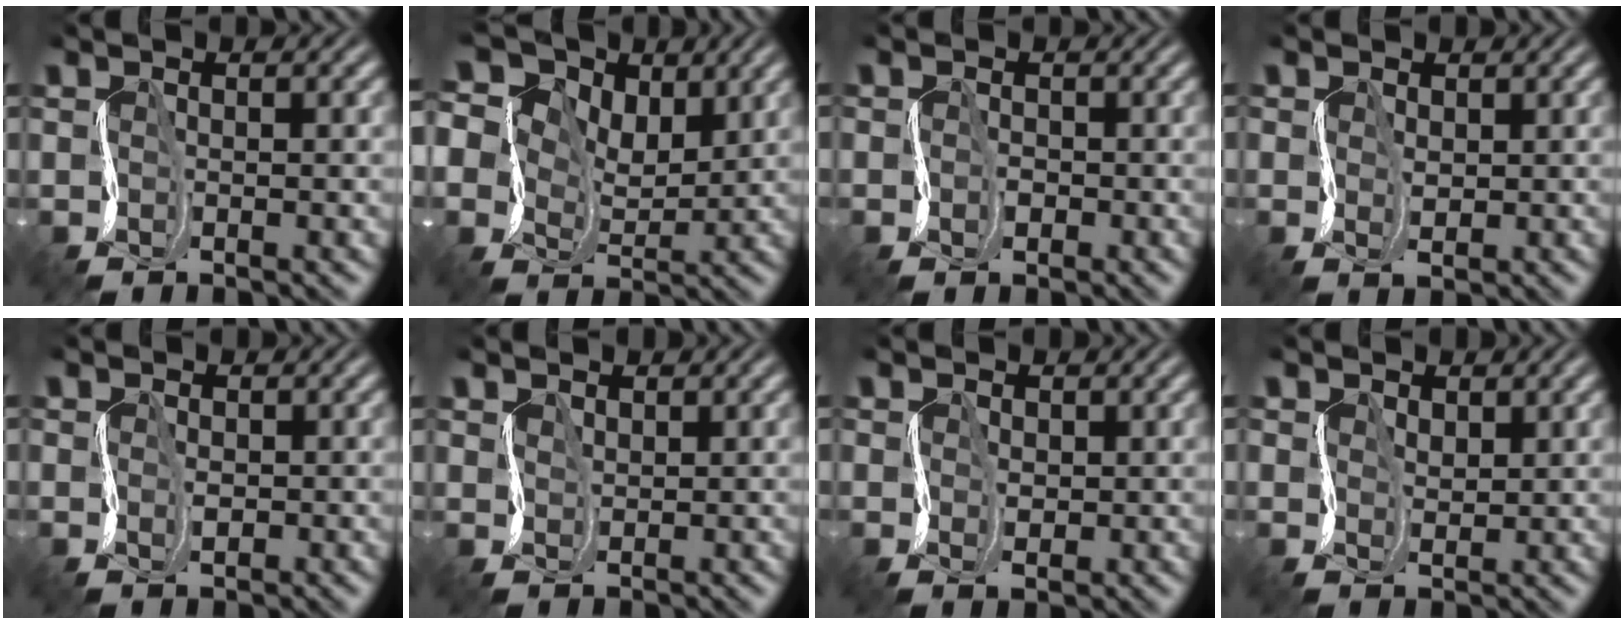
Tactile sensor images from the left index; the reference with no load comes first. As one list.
[{"total": 10.0, "force": [4.5, 7.0, 5.6], "torque": [-0.118, 0.028, 0.063]}, {"total": 1.4, "force": [-0.2, 1.4, 0.2], "torque": [0.005, 0.007, -0.013]}, {"total": 1.4, "force": [0.5, 1.2, 0.4], "torque": [-0.020, 0.005, 0.009]}, {"total": 1.1, "force": [0.0, 1.1, 0.2], "torque": [-0.009, 0.003, 0.000]}, {"total": 1.6, "force": [1.3, 0.8, -0.5], "torque": [-0.005, 0.009, 0.013]}, {"total": 1.5, "force": [0.5, 1.4, 0.4], "torque": [-0.020, 0.003, 0.008]}, {"total": 2.9, "force": [1.7, 2.1, 0.9], "torque": [-0.029, 0.017, 0.011]}]